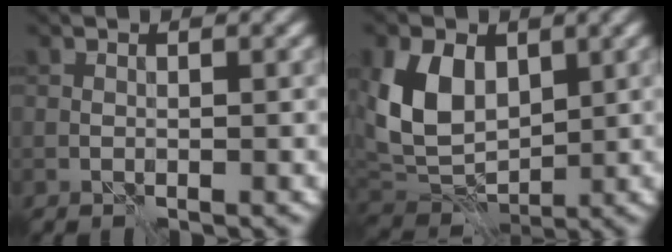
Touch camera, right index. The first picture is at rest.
{"total": 6.9, "force": [1.6, 5.0, 4.5], "torque": [-0.090, -0.003, 0.027]}